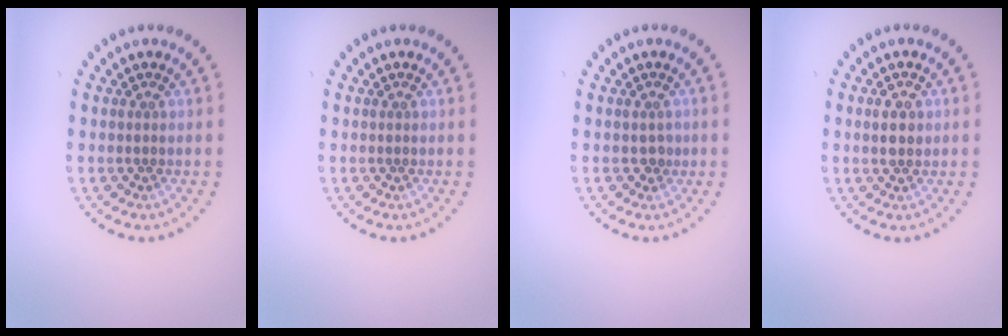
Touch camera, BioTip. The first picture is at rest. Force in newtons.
{"total": 0.0}
{"total": 1.0, "press": 0.8, "slide": 0.6}
{"total": 1.9, "press": 1.8, "slide": 0.3}